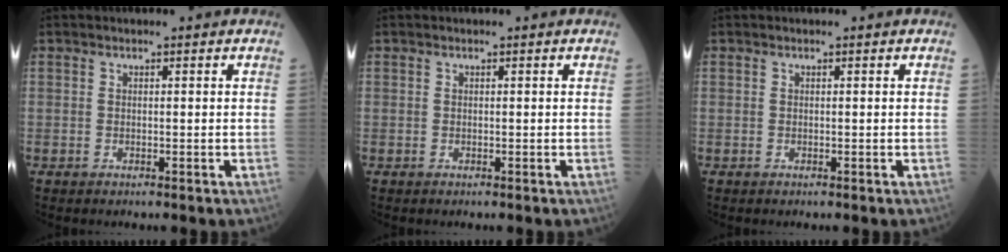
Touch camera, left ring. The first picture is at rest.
{"total": 0.0}
{"total": 0.0}